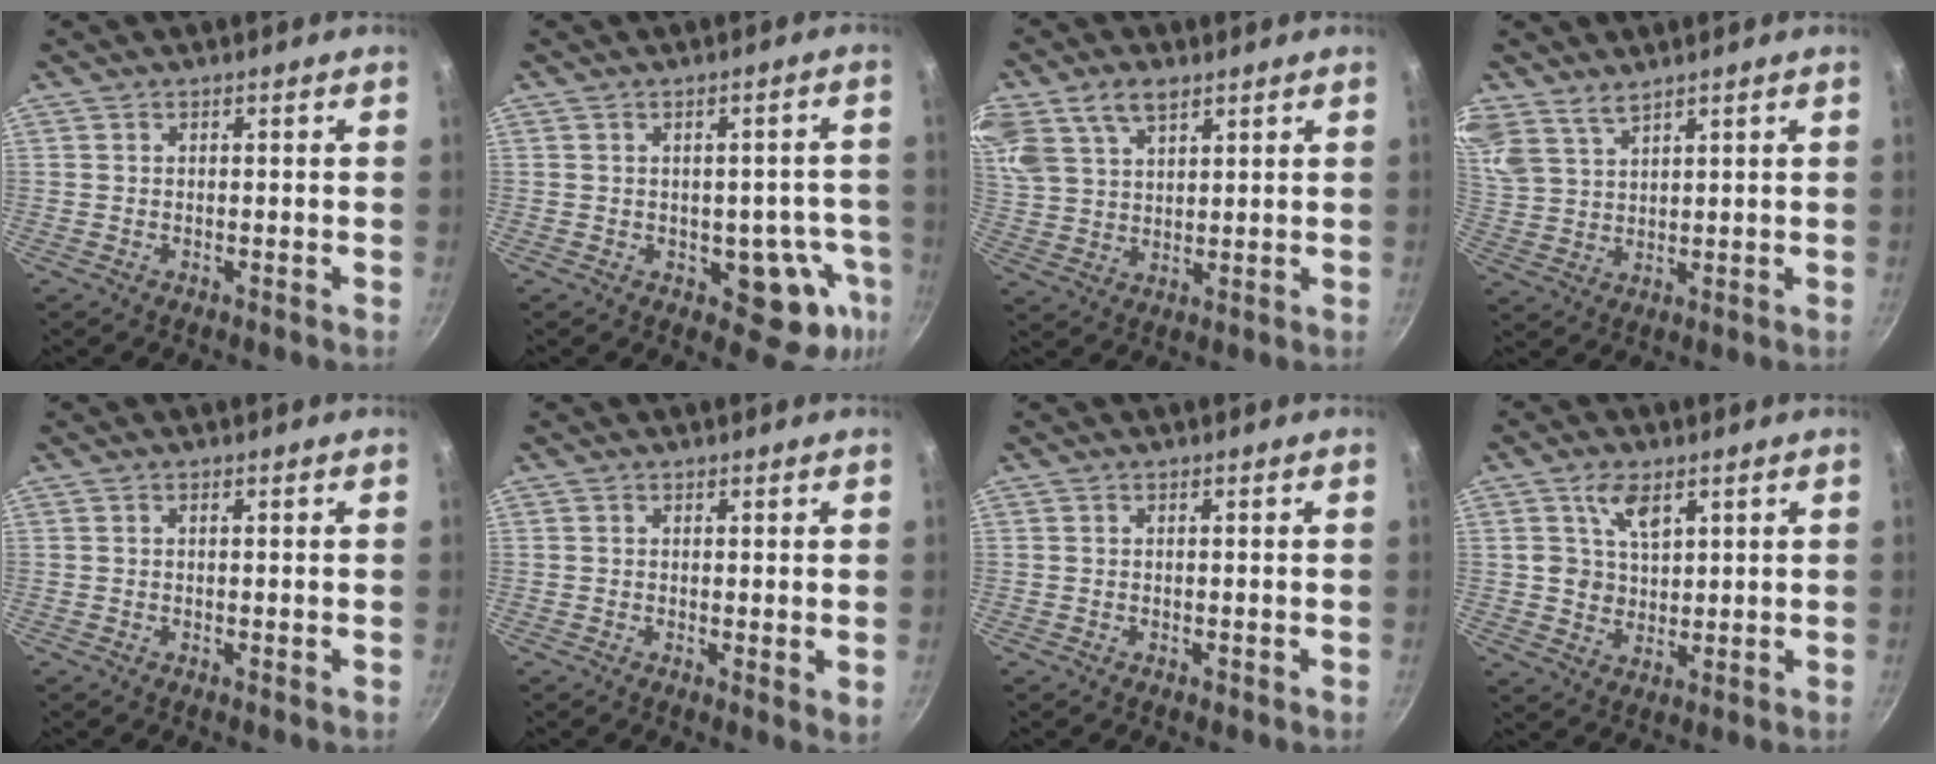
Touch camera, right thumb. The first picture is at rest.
{"total": 9.9, "force": [-3.0, 6.0, 7.2], "torque": [-0.024, 0.021, -0.032]}
{"total": 14.4, "force": [8.1, 8.9, 7.9], "torque": [-0.174, 0.014, 0.165]}
{"total": 7.6, "force": [5.8, 3.6, 3.4], "torque": [-0.069, -0.013, 0.128]}
{"total": 0.6, "force": [0.2, 0.1, 0.5], "torque": [-0.010, -0.002, 0.002]}
{"total": 2.0, "force": [0.7, 0.8, 1.7], "torque": [-0.023, -0.010, 0.008]}
{"total": 0.0}
{"total": 6.5, "force": [3.1, 4.3, 3.8], "torque": [-0.045, -0.015, 0.062]}